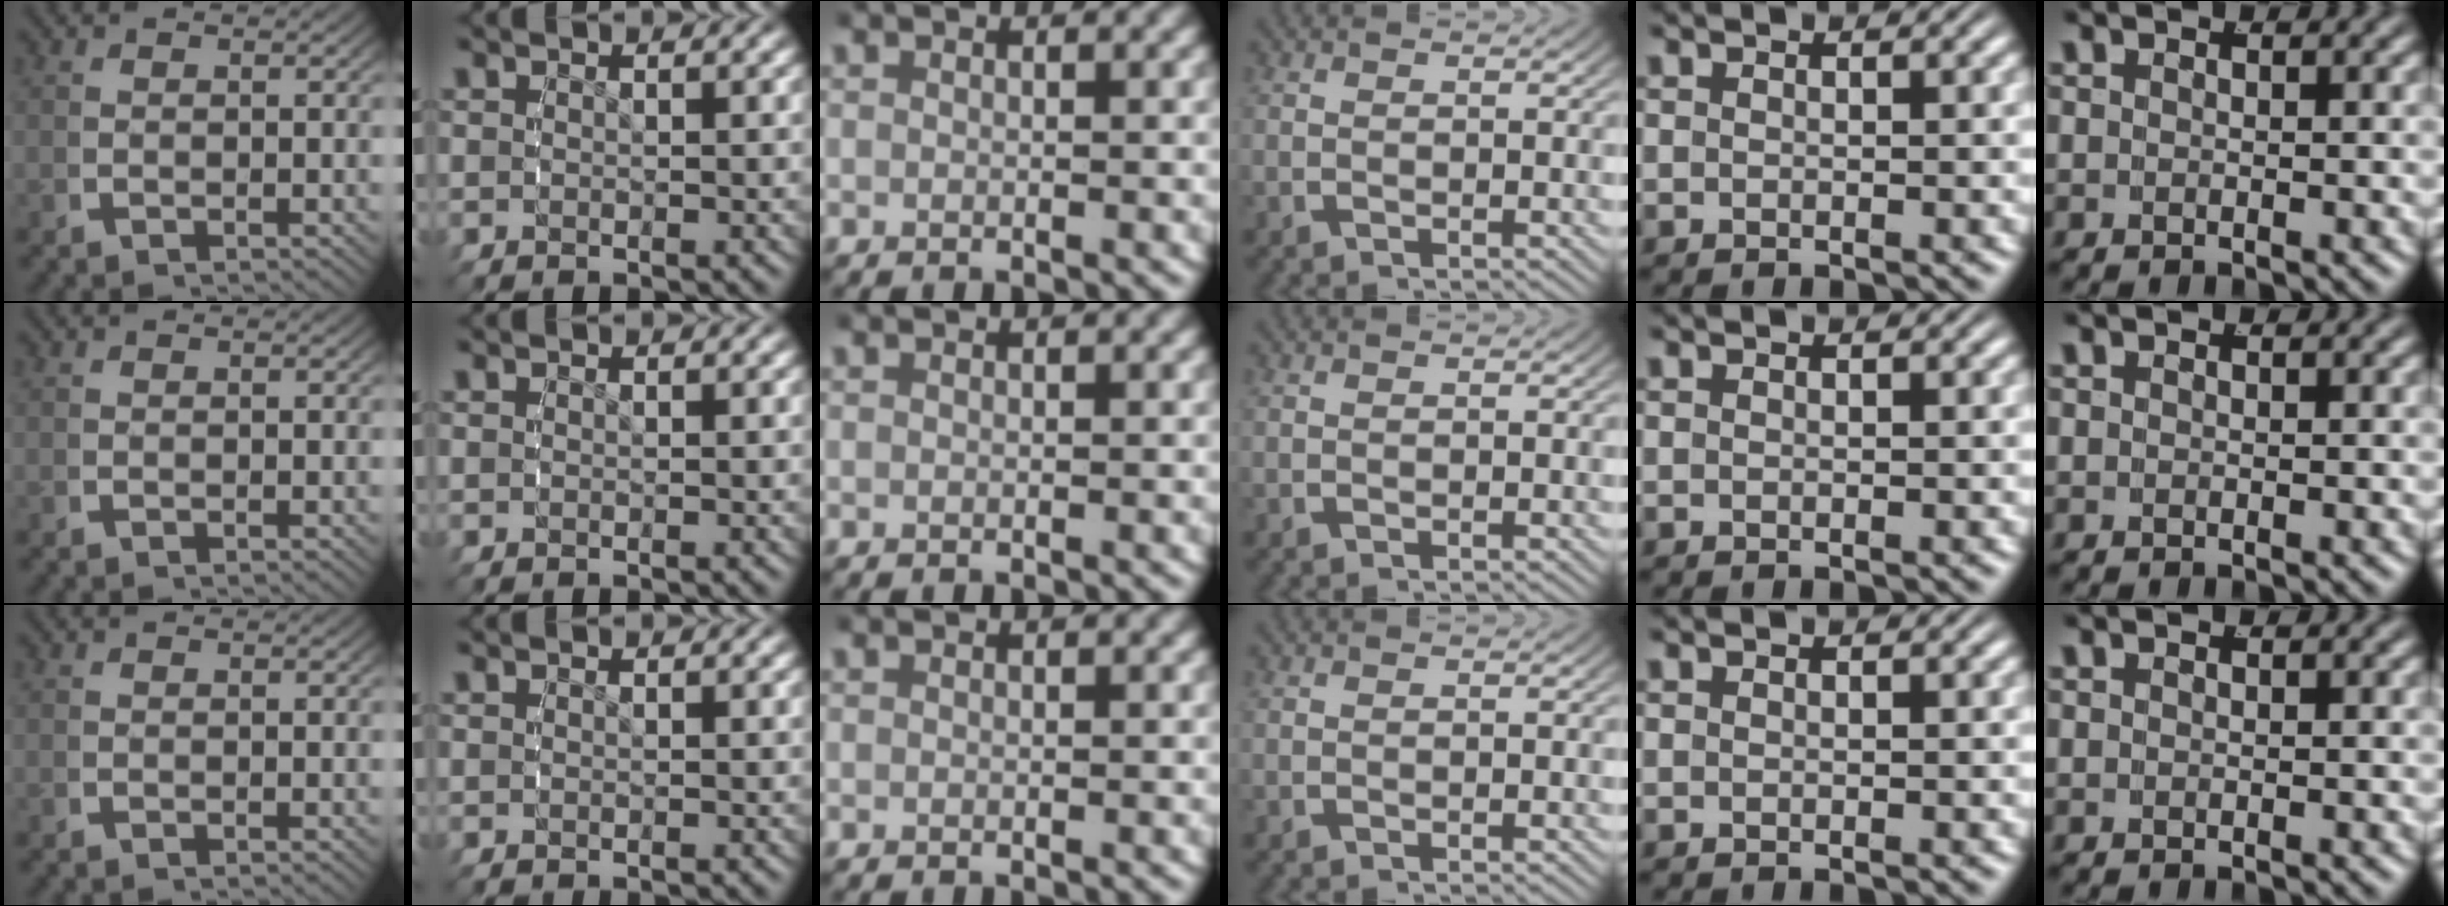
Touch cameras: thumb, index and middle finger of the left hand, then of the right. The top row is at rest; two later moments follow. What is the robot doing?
{"motion": "reach", "object": "stress ball aka squeeze ball"}